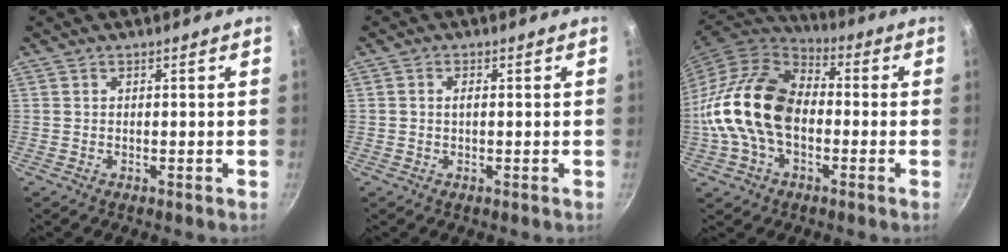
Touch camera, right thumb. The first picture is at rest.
{"total": 1.3, "force": [0.1, 0.8, 1.1], "torque": [-0.019, 0.004, 0.000]}
{"total": 19.1, "force": [-2.0, 13.0, 13.8], "torque": [-0.239, 0.038, -0.051]}